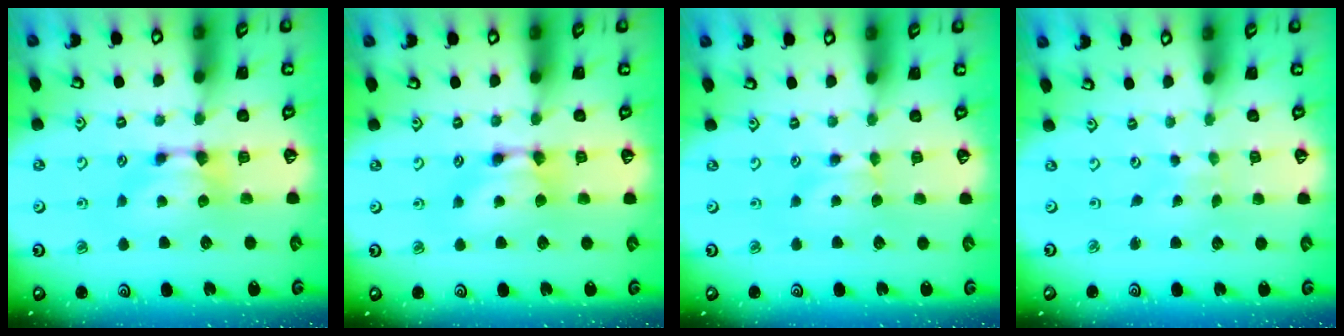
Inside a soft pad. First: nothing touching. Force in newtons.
{"total": 1.5, "press": 1.5, "slide": 0.1}
{"total": 0.9, "press": 0.8, "slide": 0.5}
{"total": 5.8, "press": 5.8, "slide": 0.3}